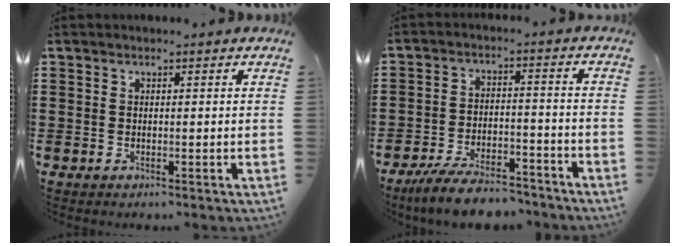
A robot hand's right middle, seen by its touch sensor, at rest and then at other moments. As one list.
[{"total": 7.4, "force": [-6.7, 1.5, 2.7], "torque": [-0.054, 0.009, -0.129]}]